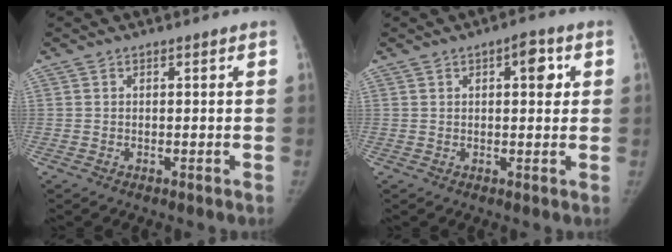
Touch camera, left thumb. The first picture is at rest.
{"total": 4.7, "force": [1.4, 2.2, 3.9], "torque": [-0.036, 0.001, 0.014]}